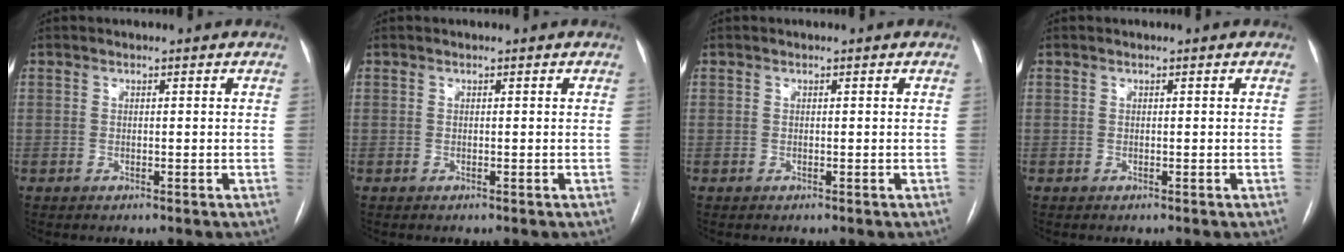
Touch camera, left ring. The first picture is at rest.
{"total": 0.0}
{"total": 0.0}
{"total": 0.0}